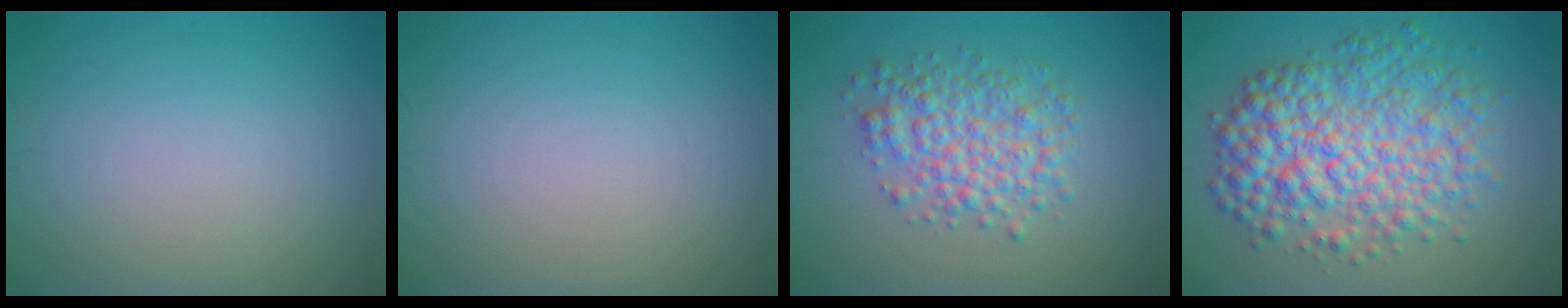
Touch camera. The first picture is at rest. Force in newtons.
{"total": 0.0}
{"total": 4.4, "press": 4.4, "slide": 0.0}
{"total": 8.2, "press": 8.2, "slide": 0.1}